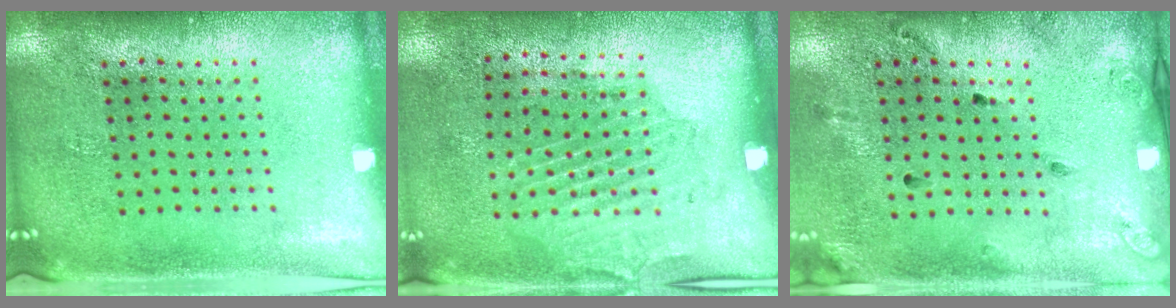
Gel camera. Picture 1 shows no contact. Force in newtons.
{"total": 1.8, "press": 1.1, "slide": 1.4}
{"total": 1.8, "press": 1.2, "slide": 1.4}